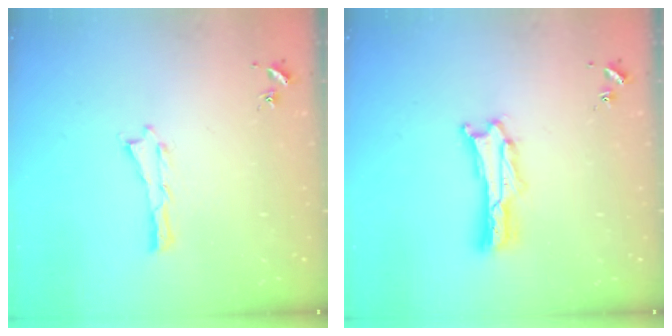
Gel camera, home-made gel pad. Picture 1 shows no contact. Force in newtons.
{"total": 1.4, "press": 1.3, "slide": 0.2}